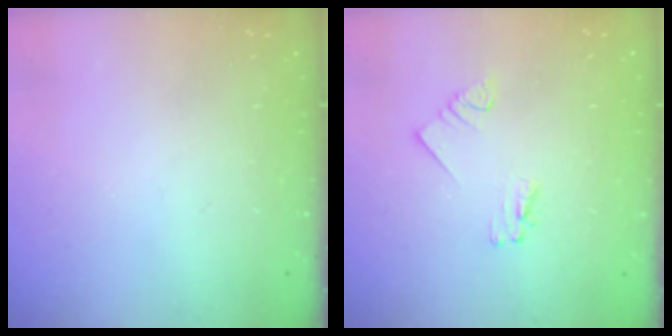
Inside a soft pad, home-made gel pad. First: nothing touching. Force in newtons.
{"total": 1.6, "press": 1.6, "slide": 0.2}